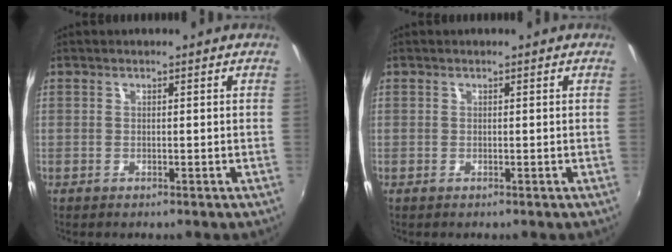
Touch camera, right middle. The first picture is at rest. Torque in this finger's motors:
{"motor_torque": [0.00, 0.00, 0.00, 0.01]}